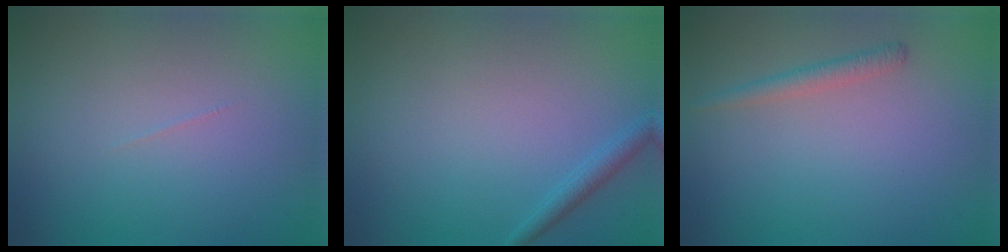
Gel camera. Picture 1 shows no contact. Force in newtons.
{"total": 1.3, "press": 1.3, "slide": 0.1}
{"total": 1.4, "press": 1.3, "slide": 0.1}